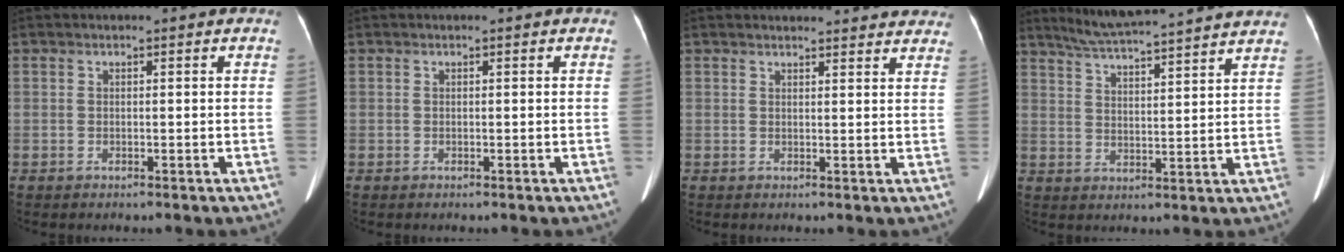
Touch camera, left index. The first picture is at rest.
{"total": 0.0}
{"total": 14.5, "force": [13.9, 2.7, 3.5], "torque": [-0.021, 0.009, 0.146]}
{"total": 19.3, "force": [17.7, 0.1, 7.8], "torque": [-0.130, 0.006, 0.243]}